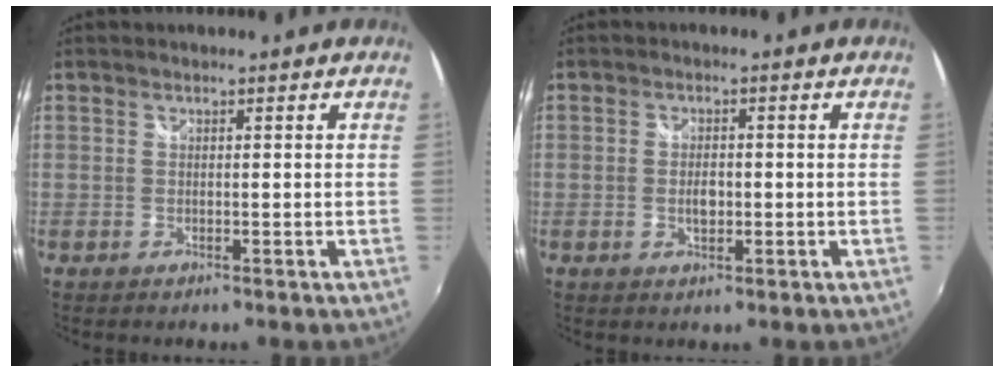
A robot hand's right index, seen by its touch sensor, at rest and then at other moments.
{"total": 3.0, "force": [-0.5, 1.7, 2.4], "torque": [-0.041, -0.002, -0.008]}